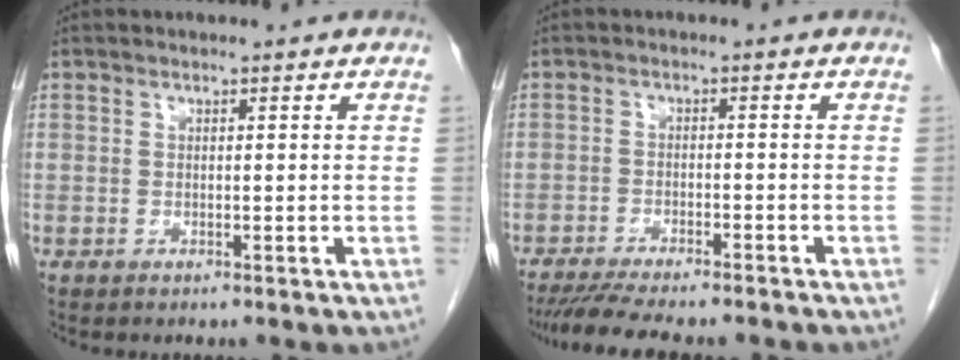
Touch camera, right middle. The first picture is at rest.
{"total": 10.6, "force": [-9.3, 1.2, 4.9], "torque": [-0.071, -0.014, -0.137]}